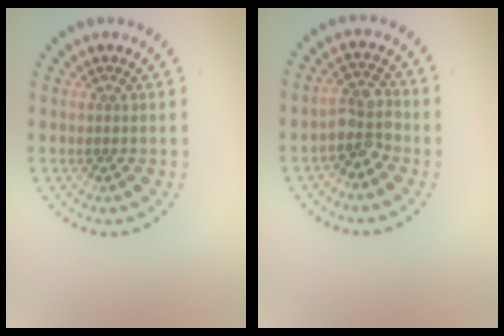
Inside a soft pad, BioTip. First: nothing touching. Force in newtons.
{"total": 3.0, "press": 2.7, "slide": 1.3}